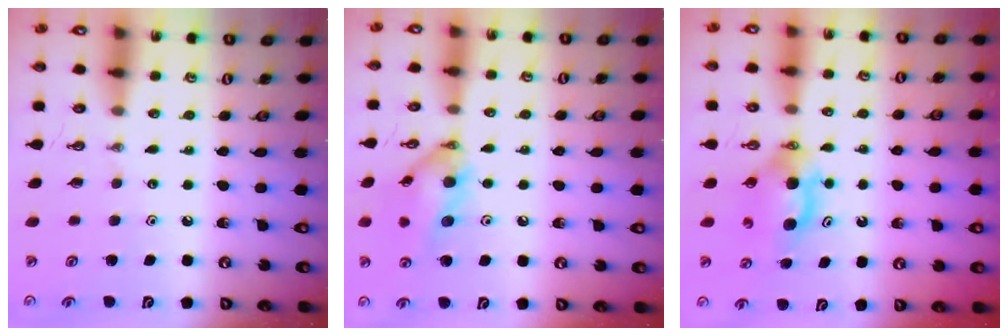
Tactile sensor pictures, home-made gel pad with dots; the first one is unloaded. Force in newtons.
{"total": 13.6, "press": 13.6, "slide": 1.0}
{"total": 5.8, "press": 5.4, "slide": 2.0}